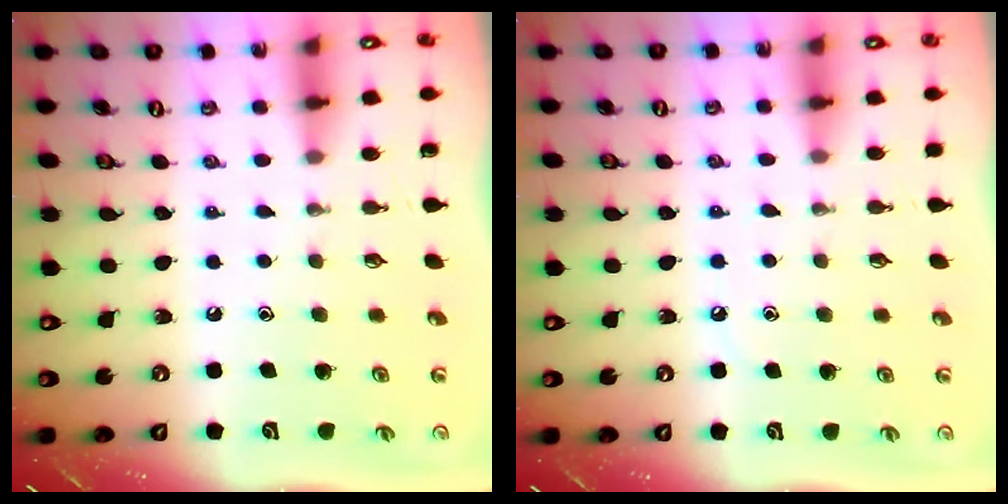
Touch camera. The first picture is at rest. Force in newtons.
{"total": 4.8, "press": 4.8, "slide": 0.7}